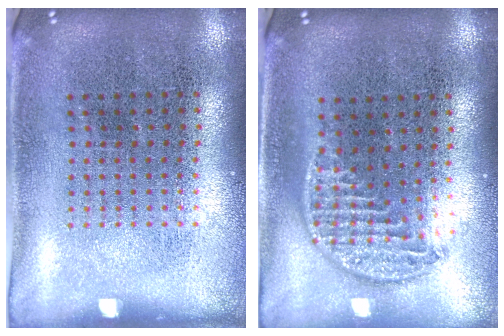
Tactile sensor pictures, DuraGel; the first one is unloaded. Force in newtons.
{"total": 1.2, "press": 1.1, "slide": 0.5}